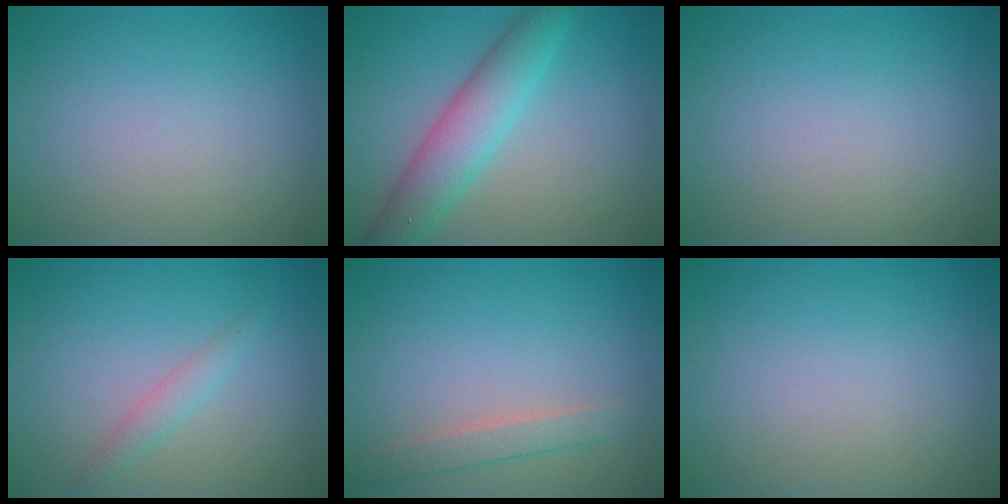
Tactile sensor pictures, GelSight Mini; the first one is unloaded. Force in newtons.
{"total": 5.1, "press": 5.1, "slide": 0.2}
{"total": 0.0}
{"total": 1.4, "press": 1.4, "slide": 0.1}
{"total": 1.8, "press": 1.8, "slide": 0.1}
{"total": 0.0}